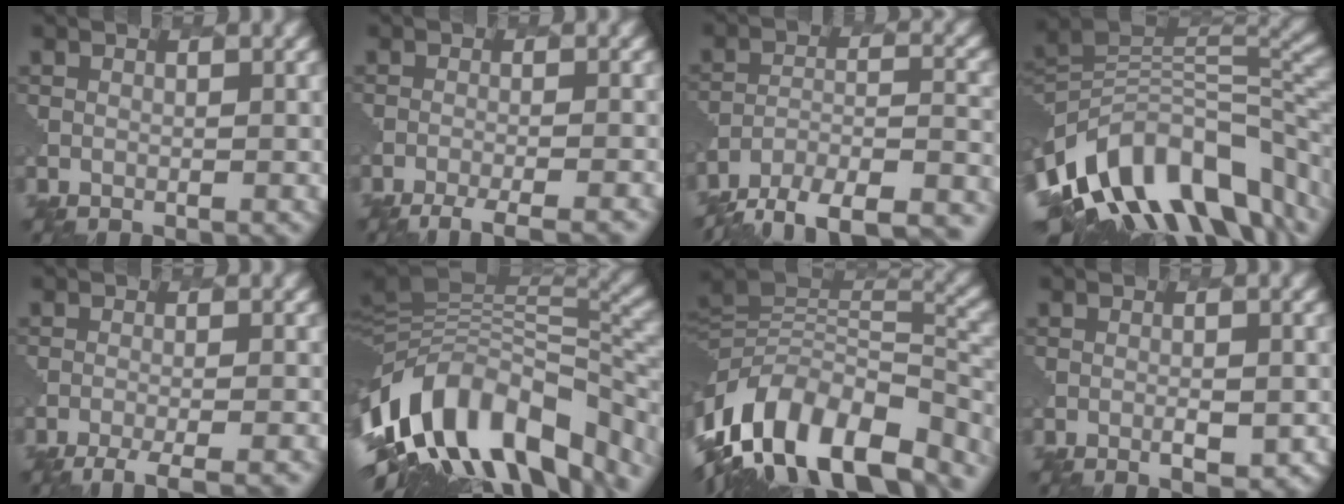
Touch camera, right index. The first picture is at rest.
{"total": 4.8, "force": [-4.0, 0.9, 2.6], "torque": [-0.033, -0.009, -0.066]}
{"total": 15.5, "force": [-14.0, 5.0, 4.5], "torque": [-0.055, 0.000, -0.181]}
{"total": 12.9, "force": [-6.2, 7.2, 8.8], "torque": [-0.156, 0.021, -0.118]}
{"total": 4.6, "force": [-3.5, 0.9, 2.8], "torque": [-0.034, -0.003, -0.060]}
{"total": 15.8, "force": [-5.5, 7.9, 12.5], "torque": [-0.215, 0.017, -0.102]}
{"total": 14.0, "force": [-7.4, 7.2, 9.4], "torque": [-0.181, 0.009, -0.128]}
{"total": 2.0, "force": [-0.7, 0.7, 1.7], "torque": [-0.029, 0.000, -0.008]}